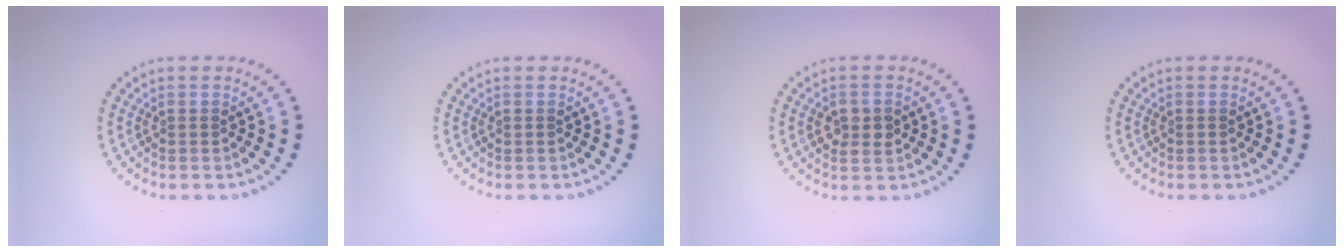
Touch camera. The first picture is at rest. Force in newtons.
{"total": 0.0}
{"total": 2.3, "press": 2.3, "slide": 0.2}
{"total": 0.0}